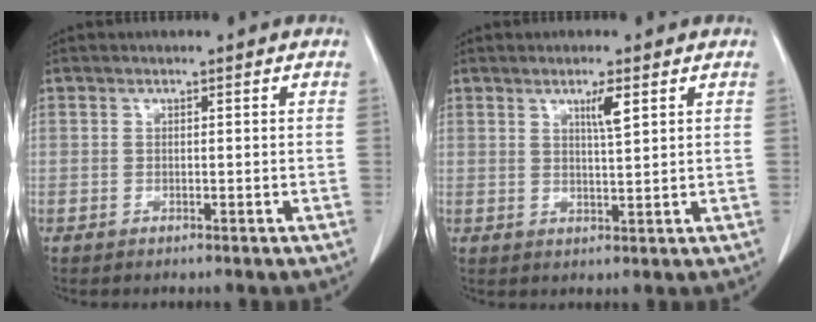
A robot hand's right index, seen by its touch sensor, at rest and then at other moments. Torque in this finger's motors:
{"motor_torque": [0.27, 0.05, 0.07, 0.02]}